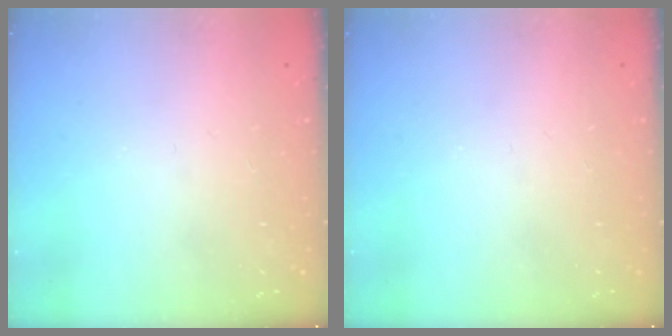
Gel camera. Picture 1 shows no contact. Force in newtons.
{"total": 0.0}